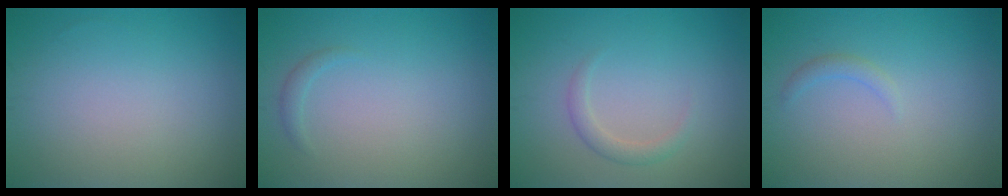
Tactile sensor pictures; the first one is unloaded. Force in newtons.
{"total": 0.8, "press": 0.8, "slide": 0.0}
{"total": 1.6, "press": 1.6, "slide": 0.1}
{"total": 1.0, "press": 1.0, "slide": 0.2}